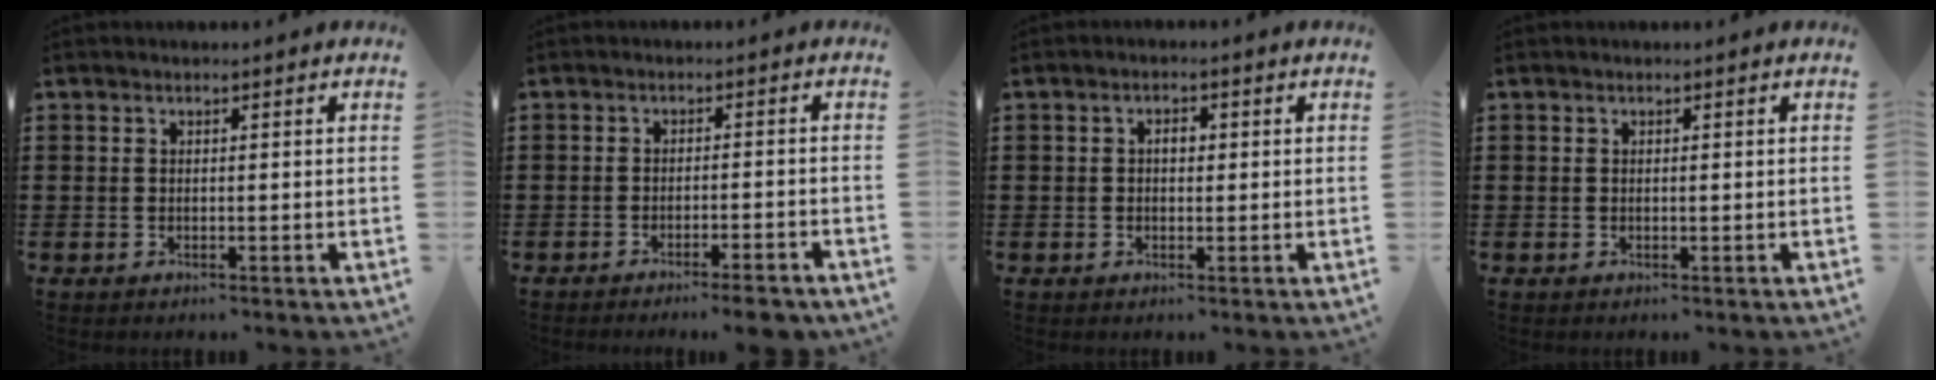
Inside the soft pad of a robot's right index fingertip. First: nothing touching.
{"total": 3.5, "force": [-3.1, -0.4, 1.7], "torque": [-0.029, -0.008, -0.058]}
{"total": 1.9, "force": [0.0, 1.0, 1.6], "torque": [-0.031, 0.007, -0.002]}
{"total": 0.0}